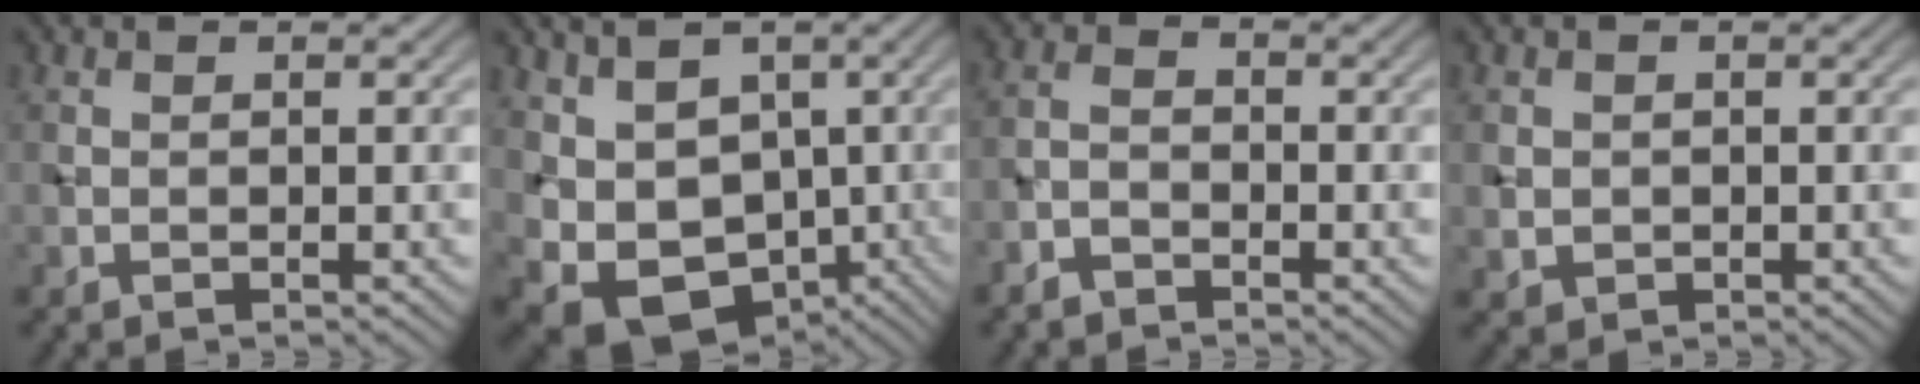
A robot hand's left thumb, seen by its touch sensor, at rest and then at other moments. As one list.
[{"total": 11.1, "force": [-0.8, 9.3, 6.0], "torque": [-0.127, -0.019, 0.000]}, {"total": 2.6, "force": [-2.3, 1.0, 0.7], "torque": [-0.013, 0.000, -0.054]}, {"total": 1.8, "force": [-0.3, 1.7, 0.4], "torque": [-0.011, -0.008, -0.004]}]